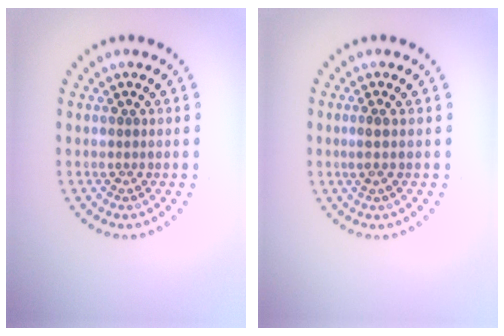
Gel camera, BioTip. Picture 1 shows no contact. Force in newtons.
{"total": 0.8, "press": 0.4, "slide": 0.7}